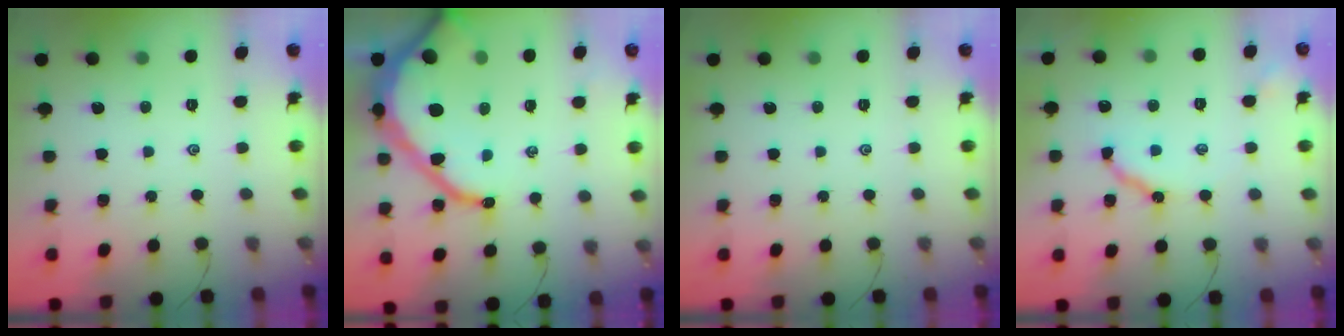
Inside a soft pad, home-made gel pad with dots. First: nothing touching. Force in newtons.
{"total": 21.8, "press": 21.7, "slide": 2.2}
{"total": 0.0}
{"total": 9.4, "press": 9.3, "slide": 1.0}